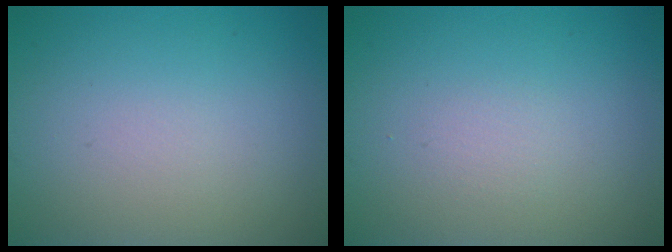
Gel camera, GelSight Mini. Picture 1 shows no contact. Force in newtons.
{"total": 0.7, "press": 0.7, "slide": 0.0}